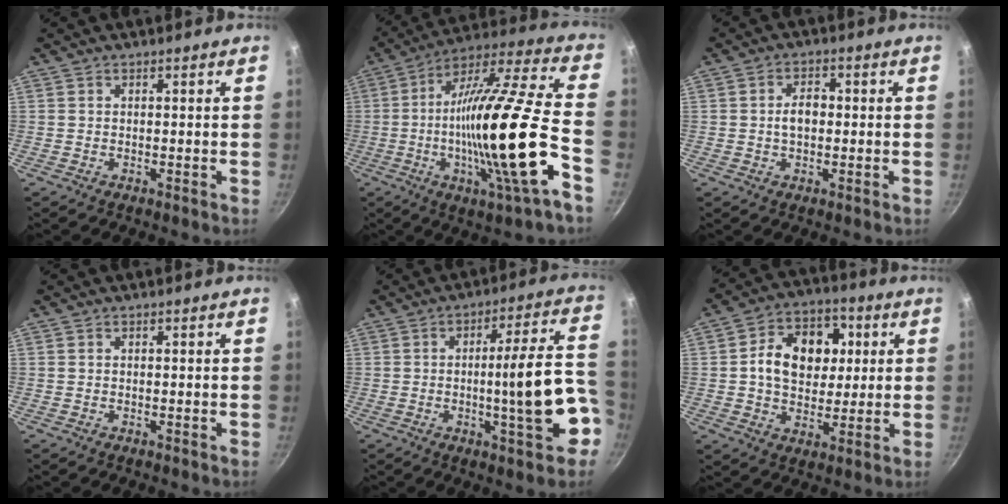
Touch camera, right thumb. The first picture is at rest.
{"total": 26.5, "force": [-6.6, 3.5, 25.5], "torque": [-0.397, 0.014, -0.117]}
{"total": 4.3, "force": [-0.1, 2.8, 3.2], "torque": [-0.039, 0.014, -0.004]}
{"total": 0.0}
{"total": 15.5, "force": [-3.8, 3.3, 14.6], "torque": [-0.188, 0.032, -0.051]}
{"total": 14.7, "force": [2.4, 11.1, 9.4], "torque": [-0.107, 0.012, 0.029]}